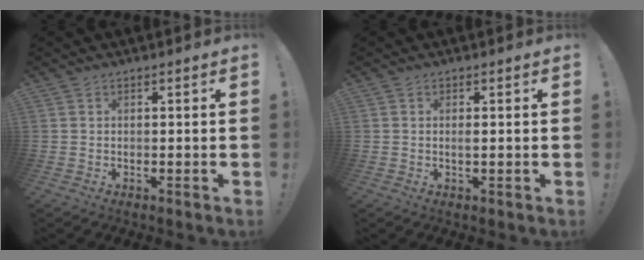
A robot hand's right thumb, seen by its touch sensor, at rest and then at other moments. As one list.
[{"total": 1.0, "force": [-0.1, 0.1, 1.0], "torque": [-0.017, -0.001, -0.003]}]